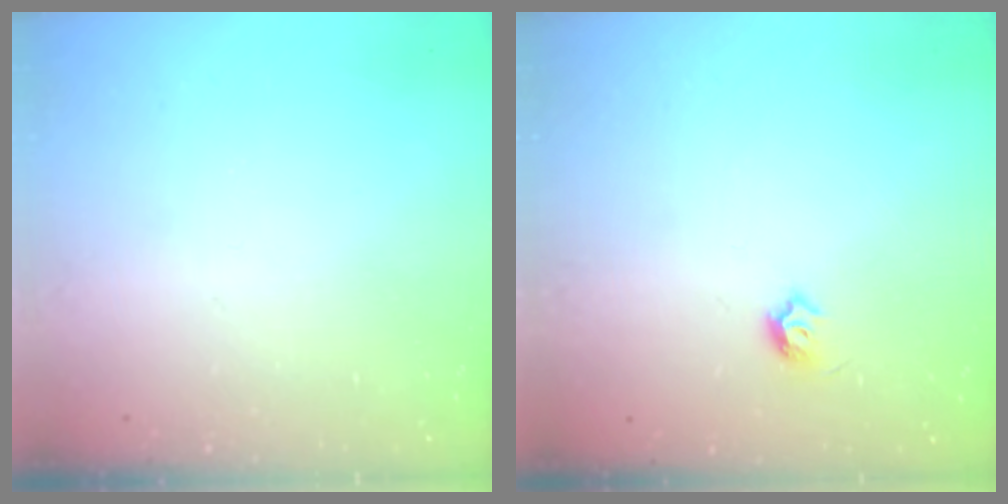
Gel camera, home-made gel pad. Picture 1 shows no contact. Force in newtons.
{"total": 4.5, "press": 4.3, "slide": 1.0}